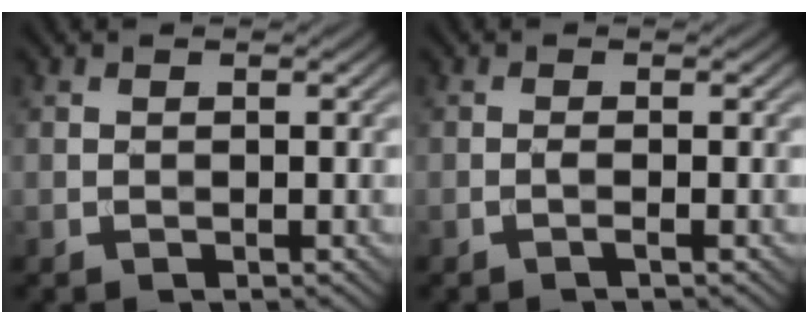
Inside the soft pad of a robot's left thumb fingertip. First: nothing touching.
{"total": 1.0, "force": [-0.4, -0.1, 0.9], "torque": [-0.017, 0.005, -0.015]}